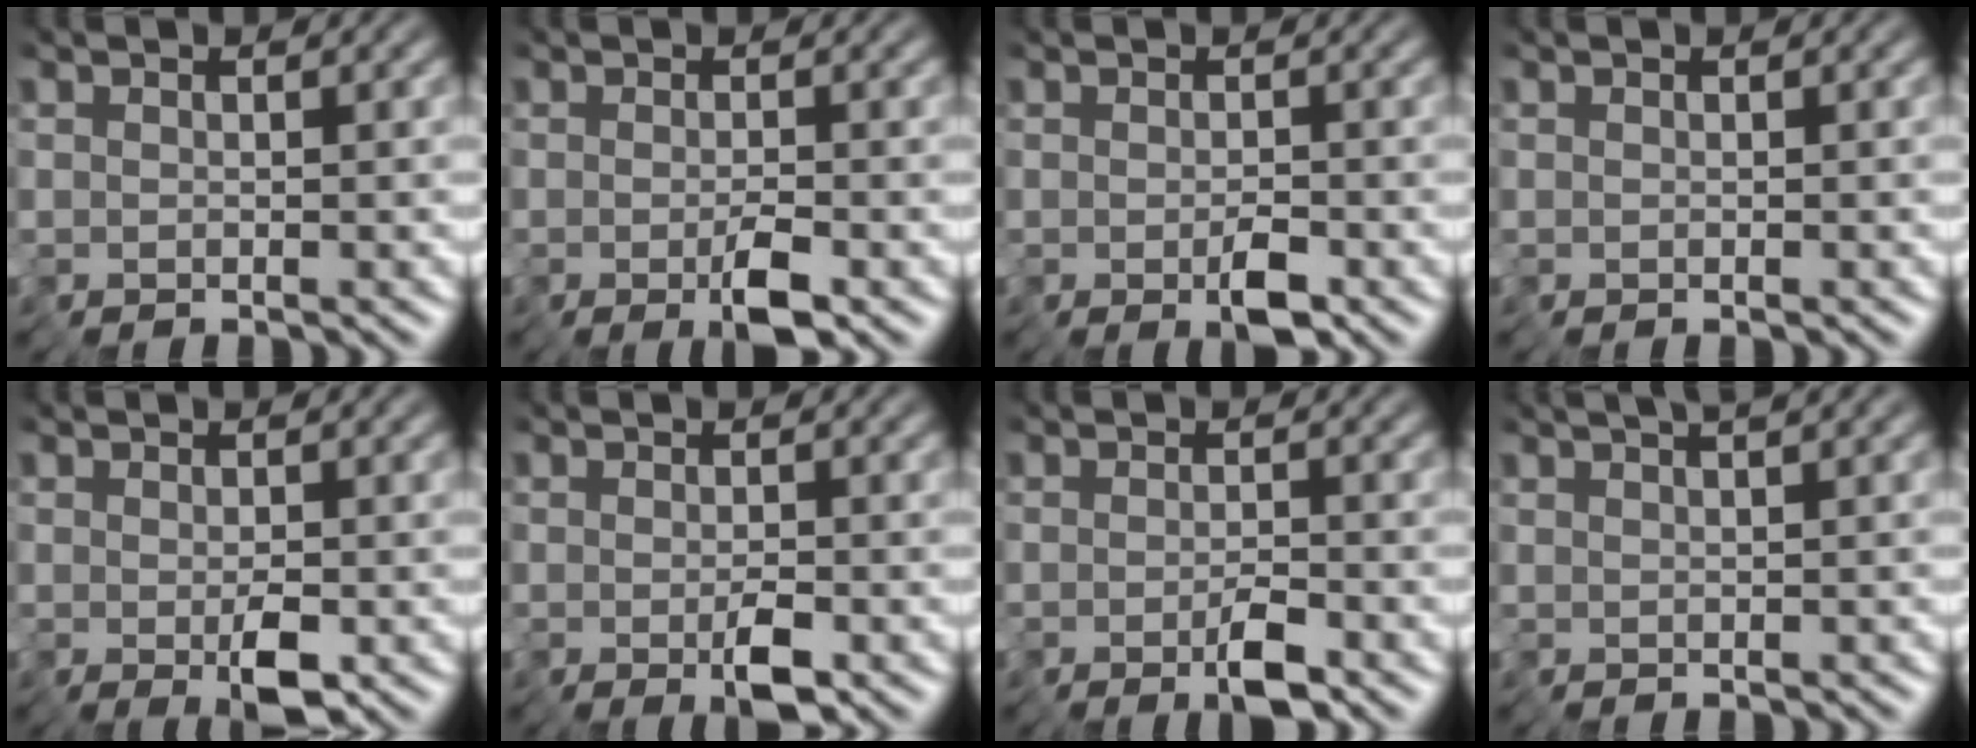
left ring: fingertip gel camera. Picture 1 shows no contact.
{"total": 2.4, "force": [-0.9, 0.5, 2.2], "torque": [-0.038, 0.000, -0.011]}
{"total": 2.1, "force": [-0.8, 0.8, 1.8], "torque": [-0.031, 0.000, -0.010]}
{"total": 0.0}
{"total": 2.5, "force": [-0.3, 1.0, 2.2], "torque": [-0.043, -0.002, 0.001]}
{"total": 2.2, "force": [-0.6, 0.6, 2.0], "torque": [-0.035, 0.000, -0.006]}
{"total": 2.3, "force": [-1.1, 0.6, 2.0], "torque": [-0.035, 0.002, -0.015]}
{"total": 2.1, "force": [1.3, -0.2, 1.6], "torque": [-0.025, 0.016, 0.024]}